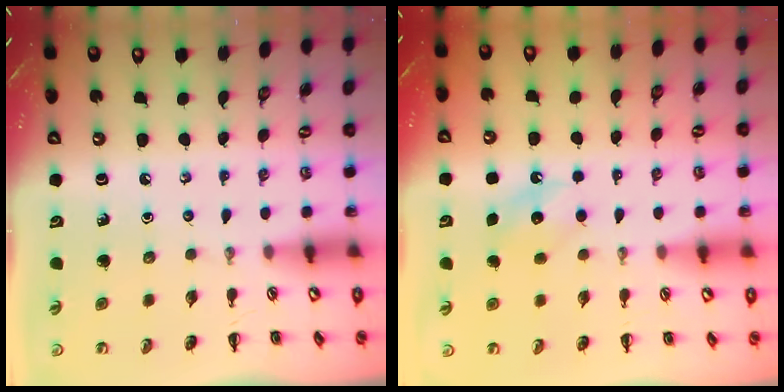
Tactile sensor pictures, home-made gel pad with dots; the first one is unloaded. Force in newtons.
{"total": 6.5, "press": 6.4, "slide": 1.5}